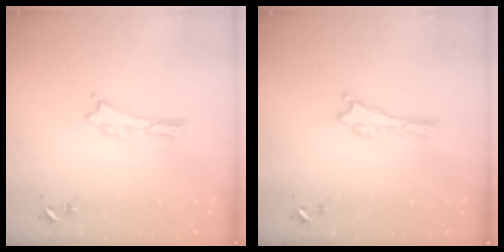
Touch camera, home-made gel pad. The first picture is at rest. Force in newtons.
{"total": 0.0}